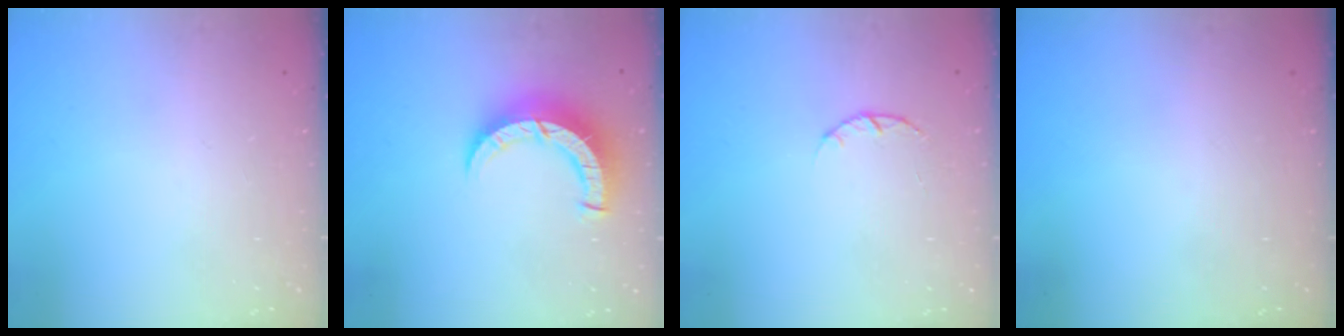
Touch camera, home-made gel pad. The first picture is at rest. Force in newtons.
{"total": 8.8, "press": 8.8, "slide": 1.1}
{"total": 1.4, "press": 1.3, "slide": 0.3}
{"total": 0.0}